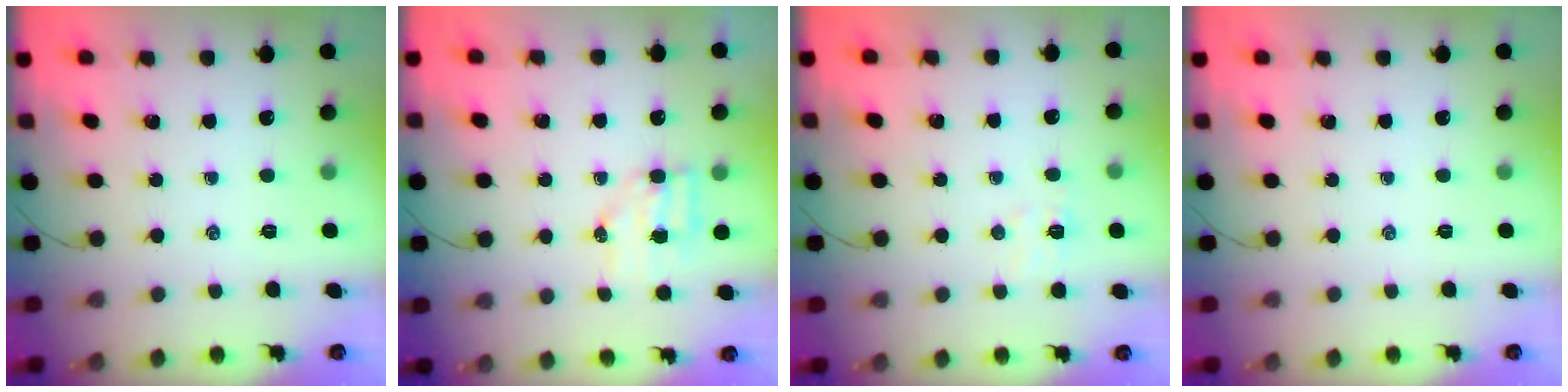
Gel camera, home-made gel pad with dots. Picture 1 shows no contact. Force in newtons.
{"total": 5.6, "press": 5.6, "slide": 0.6}
{"total": 5.4, "press": 5.3, "slide": 0.8}
{"total": 0.0}